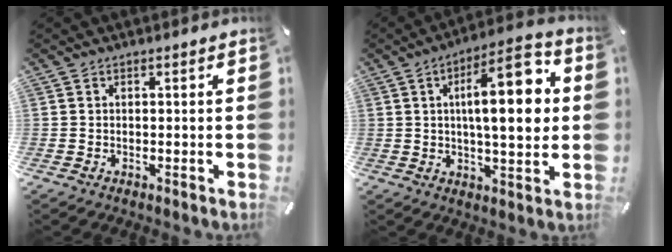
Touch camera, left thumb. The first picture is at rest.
{"total": 17.5, "force": [3.4, 6.3, 16.0], "torque": [-0.239, -0.001, 0.046]}